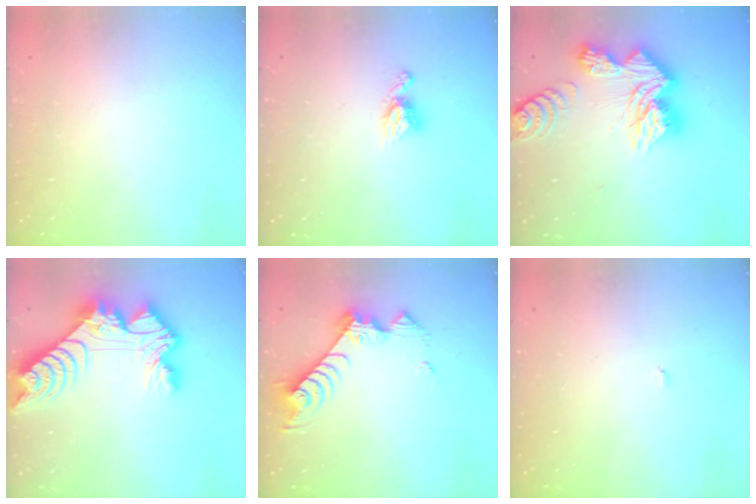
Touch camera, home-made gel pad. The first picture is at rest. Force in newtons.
{"total": 6.7, "press": 6.7, "slide": 0.4}
{"total": 20.1, "press": 20.0, "slide": 1.8}
{"total": 14.9, "press": 14.8, "slide": 1.5}
{"total": 10.0, "press": 9.9, "slide": 0.5}
{"total": 2.9, "press": 2.9, "slide": 0.3}